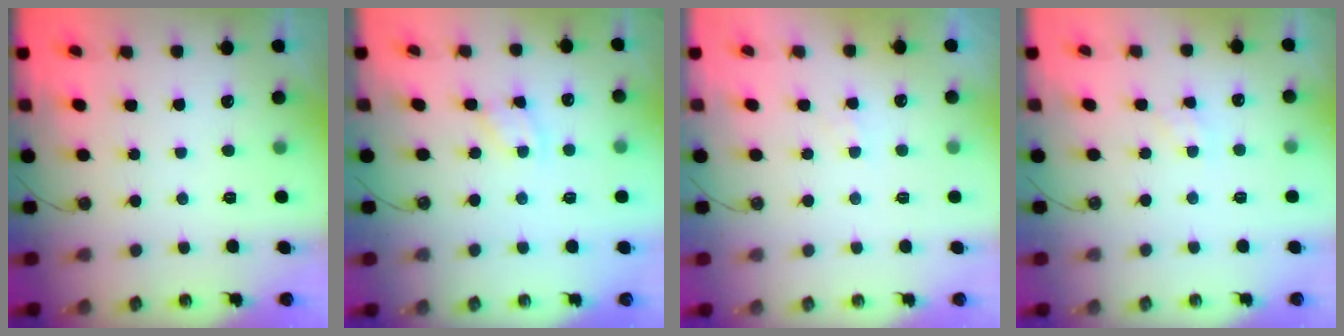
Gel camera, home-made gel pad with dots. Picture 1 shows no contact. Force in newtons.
{"total": 1.9, "press": 1.9, "slide": 0.3}
{"total": 2.9, "press": 2.9, "slide": 0.5}
{"total": 1.4, "press": 1.4, "slide": 0.2}